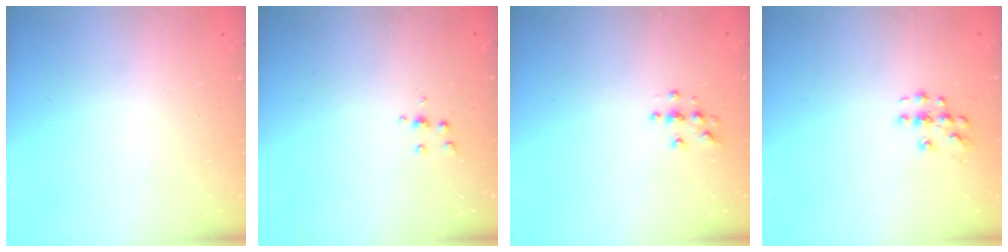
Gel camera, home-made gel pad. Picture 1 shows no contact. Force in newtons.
{"total": 5.0, "press": 4.9, "slide": 0.8}
{"total": 4.0, "press": 3.9, "slide": 0.4}
{"total": 5.4, "press": 5.4, "slide": 0.5}